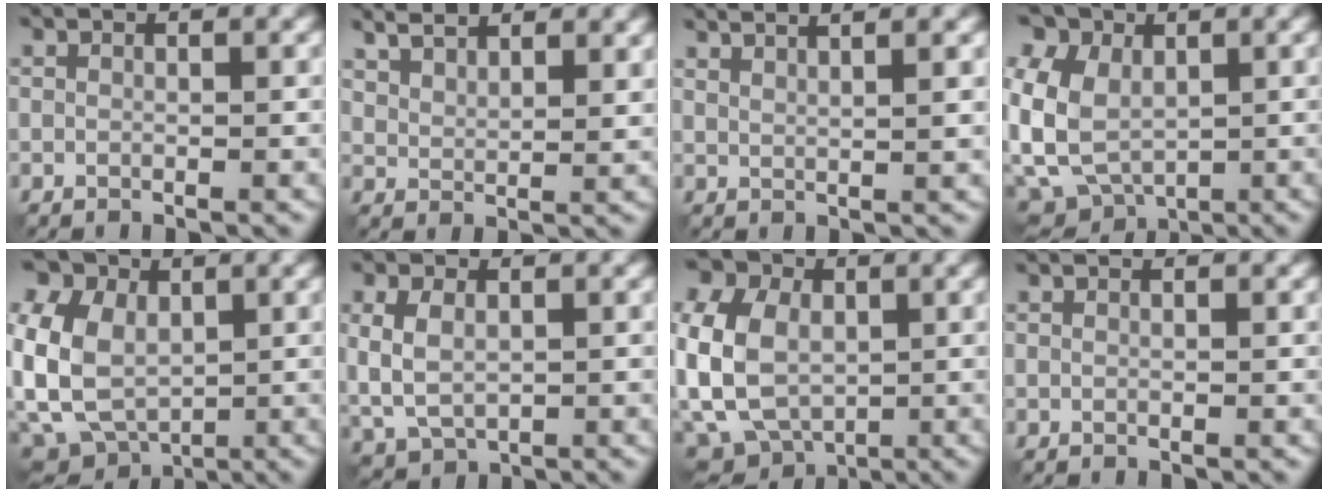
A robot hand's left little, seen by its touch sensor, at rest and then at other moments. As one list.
[{"total": 5.1, "force": [4.0, 1.8, 2.6], "torque": [-0.042, 0.010, 0.054]}, {"total": 3.5, "force": [2.8, 0.7, 2.1], "torque": [-0.015, 0.011, 0.024]}, {"total": 10.1, "force": [1.8, 7.5, 6.4], "torque": [-0.142, 0.011, 0.038]}, {"total": 14.3, "force": [2.5, 11.2, 8.5], "torque": [-0.215, 0.022, 0.030]}, {"total": 4.7, "force": [0.3, 3.1, 3.6], "torque": [-0.083, -0.001, 0.004]}, {"total": 16.6, "force": [1.3, 13.1, 10.1], "torque": [-0.250, 0.015, 0.002]}, {"total": 0.0}]